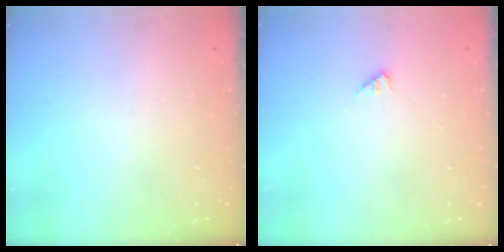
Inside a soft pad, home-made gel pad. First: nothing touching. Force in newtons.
{"total": 0.9, "press": 0.8, "slide": 0.2}